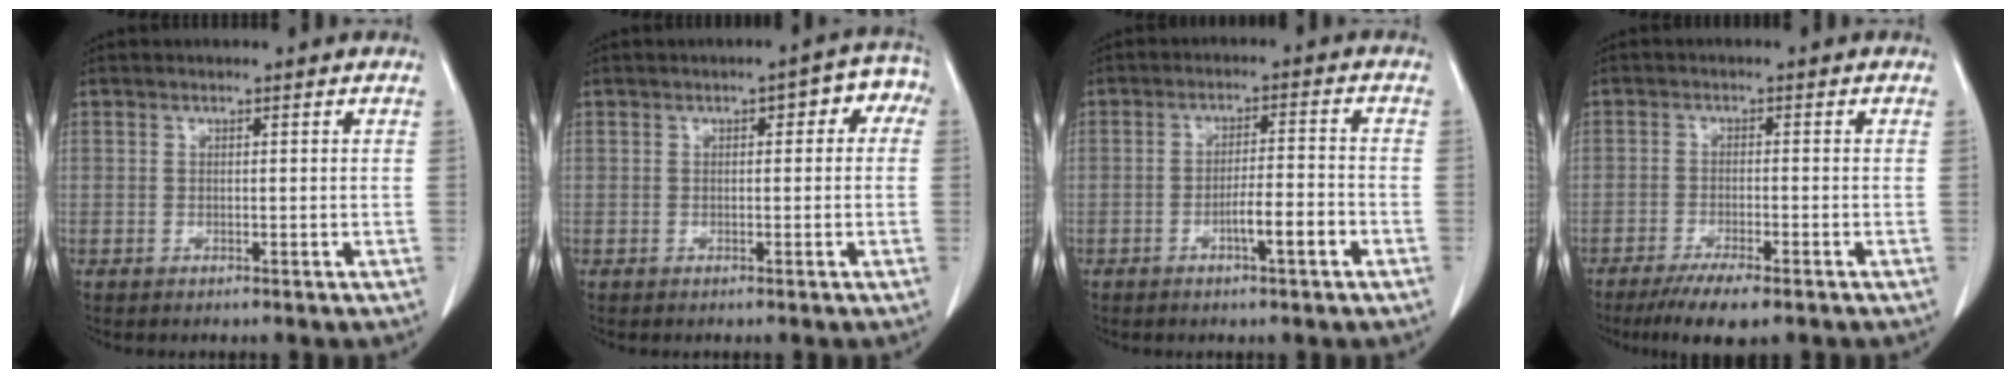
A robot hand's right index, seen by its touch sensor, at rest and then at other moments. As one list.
[{"total": 4.7, "force": [1.1, 2.4, 4.0], "torque": [-0.038, 0.036, 0.008]}, {"total": 5.1, "force": [-2.4, 0.4, 4.5], "torque": [-0.070, 0.001, -0.040]}, {"total": 6.6, "force": [-4.7, 1.1, 4.4], "torque": [-0.070, -0.014, -0.074]}]